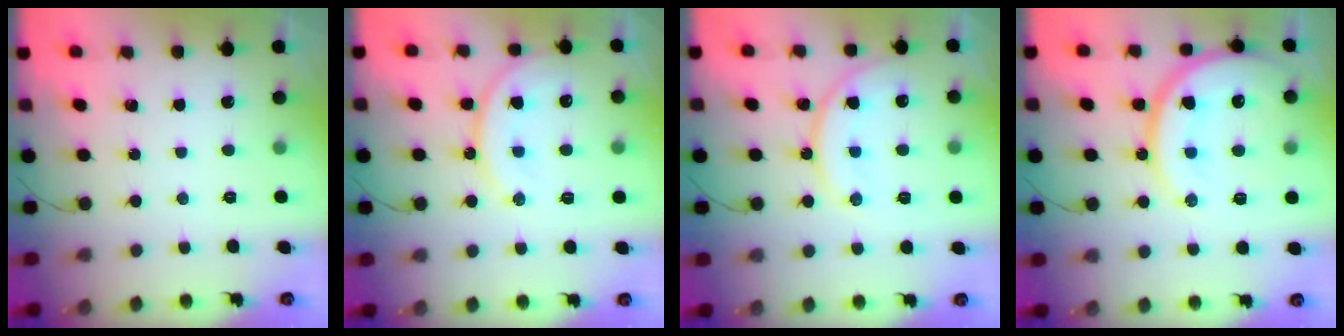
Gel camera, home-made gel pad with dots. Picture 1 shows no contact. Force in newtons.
{"total": 13.6, "press": 13.6, "slide": 1.2}
{"total": 13.3, "press": 13.3, "slide": 1.2}
{"total": 19.4, "press": 19.3, "slide": 1.8}